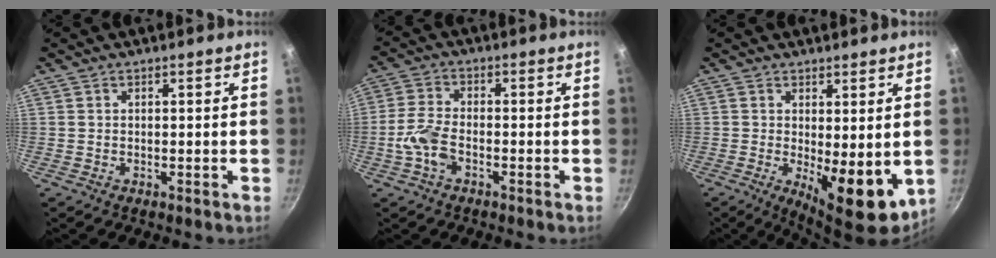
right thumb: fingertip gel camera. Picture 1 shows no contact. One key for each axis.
{"total": 6.3, "fx": -2.3, "fy": 3.5, "fz": 4.7, "tx": -0.100, "ty": 0.021, "tz": -0.054}
{"total": 10.3, "fx": -0.9, "fy": 4.0, "fz": 9.5, "tx": -0.116, "ty": -0.016, "tz": 0.000}